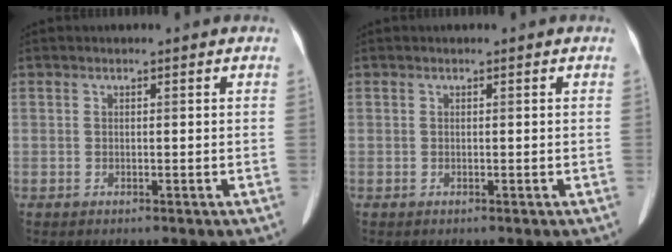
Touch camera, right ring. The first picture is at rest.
{"total": 0.0}